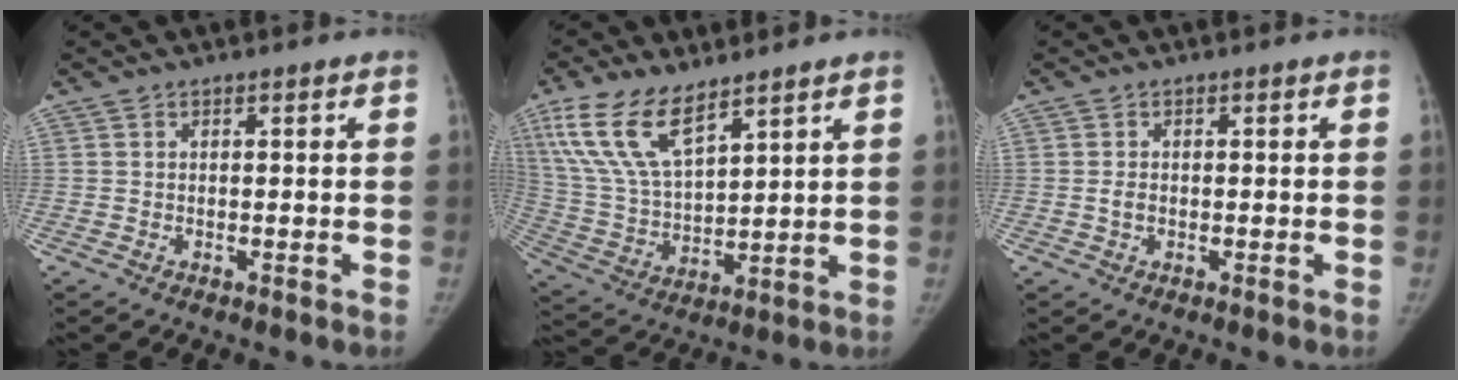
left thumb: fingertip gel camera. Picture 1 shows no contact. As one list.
[{"total": 14.4, "force": [9.0, 5.9, 9.5], "torque": [-0.182, -0.033, 0.188]}, {"total": 1.4, "force": [-0.2, 1.1, 0.8], "torque": [-0.012, 0.001, -0.004]}]